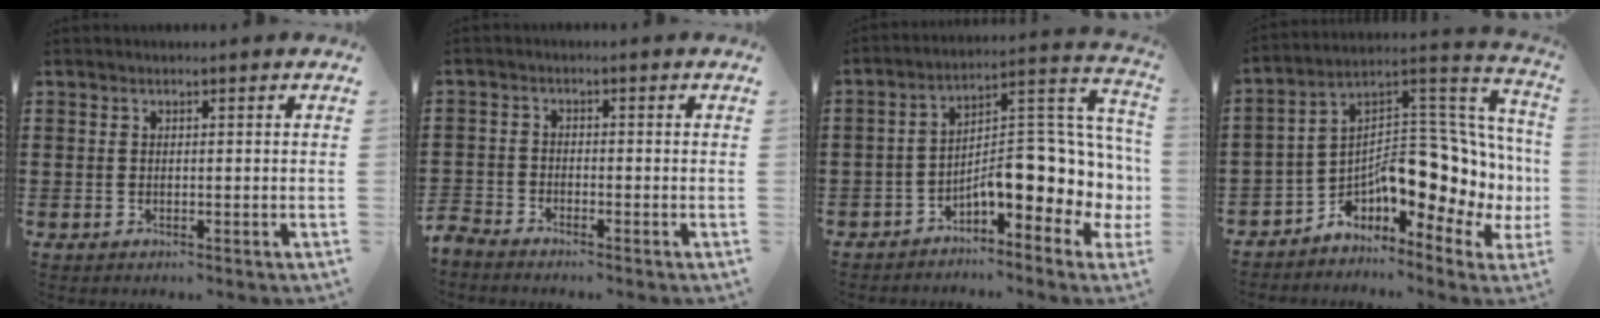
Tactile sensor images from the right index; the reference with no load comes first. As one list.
[{"total": 2.7, "force": [-2.6, 0.3, -0.1], "torque": [-0.020, -0.006, -0.062]}, {"total": 9.7, "force": [-2.0, 3.9, 8.7], "torque": [-0.106, -0.047, -0.049]}, {"total": 9.4, "force": [-1.3, 5.4, 7.7], "torque": [-0.104, -0.053, -0.037]}]